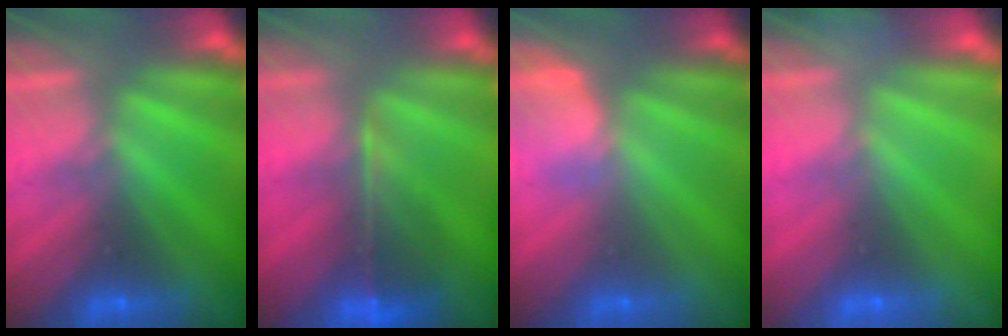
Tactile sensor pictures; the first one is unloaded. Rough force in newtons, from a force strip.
{"total": 7.3}
{"total": 2.8}
{"total": 7.3}